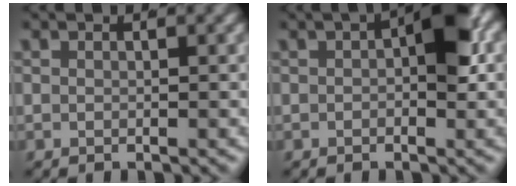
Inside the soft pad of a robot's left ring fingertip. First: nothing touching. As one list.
[{"total": 4.2, "force": [0.4, 1.5, 3.9], "torque": [-0.053, -0.001, 0.007]}]